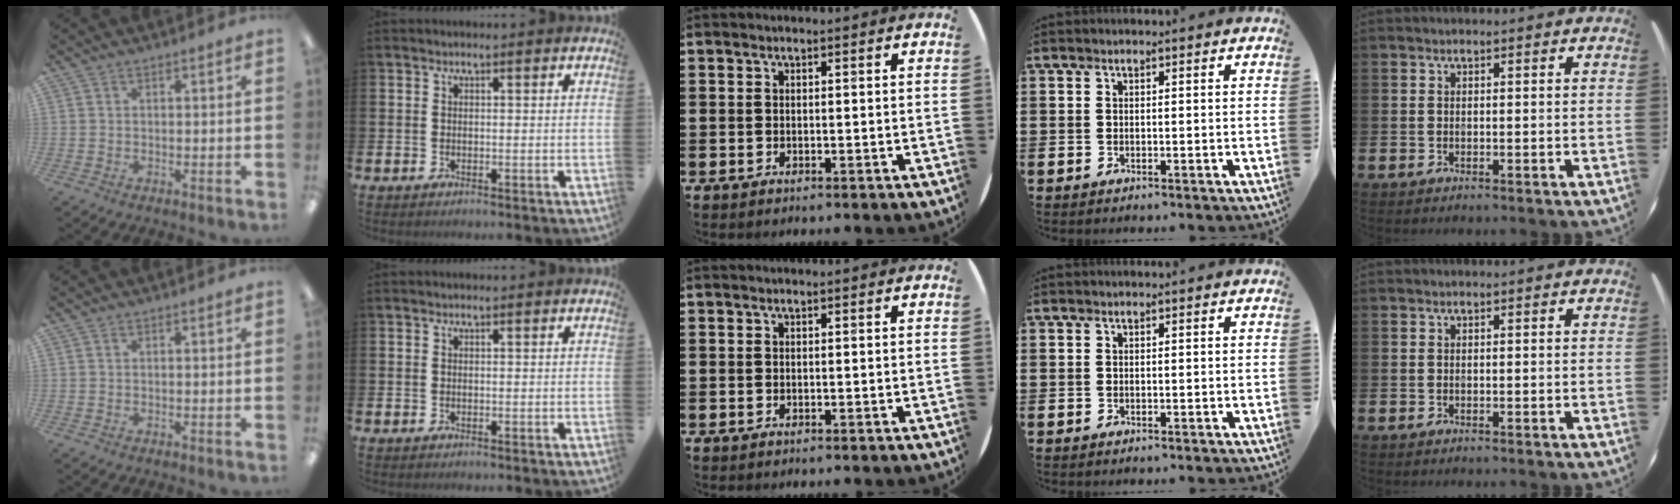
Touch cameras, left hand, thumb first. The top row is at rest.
{}